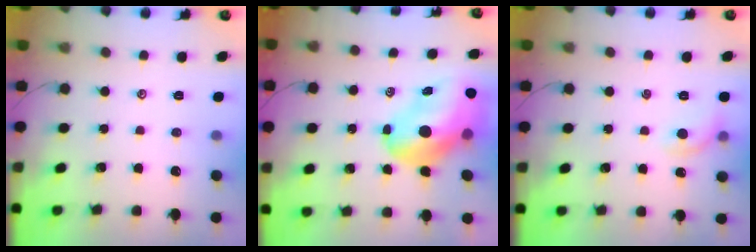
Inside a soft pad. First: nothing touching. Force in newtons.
{"total": 16.8, "press": 16.0, "slide": 5.0}
{"total": 6.9, "press": 6.8, "slide": 0.9}